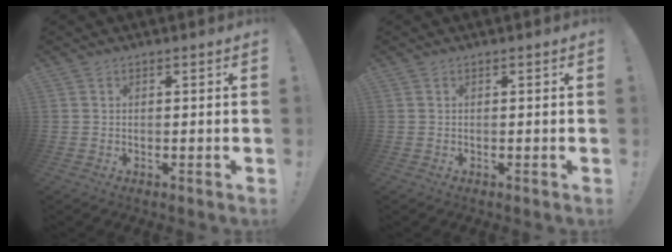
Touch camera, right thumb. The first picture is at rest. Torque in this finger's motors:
{"motor_torque": [0.00, 0.00, 0.06, -0.06, 0.00]}